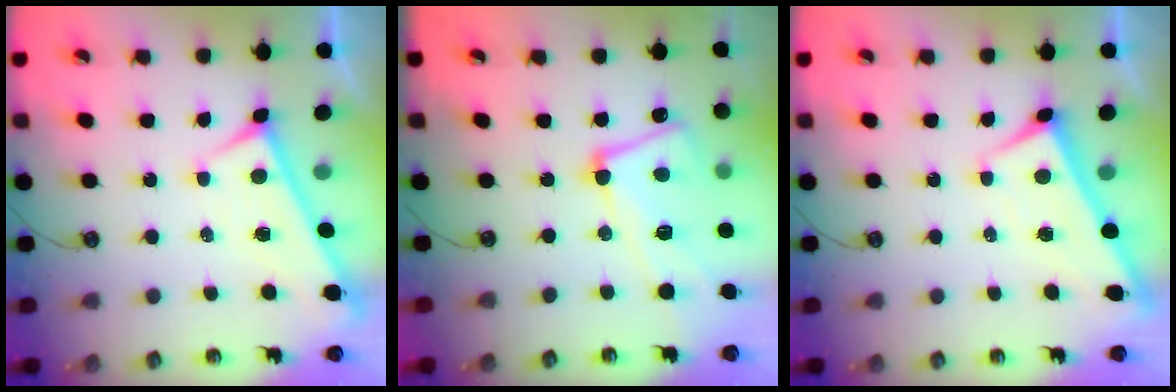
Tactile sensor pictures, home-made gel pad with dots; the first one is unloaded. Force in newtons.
{"total": 10.5, "press": 10.4, "slide": 1.7}
{"total": 2.2, "press": 2.2, "slide": 0.3}